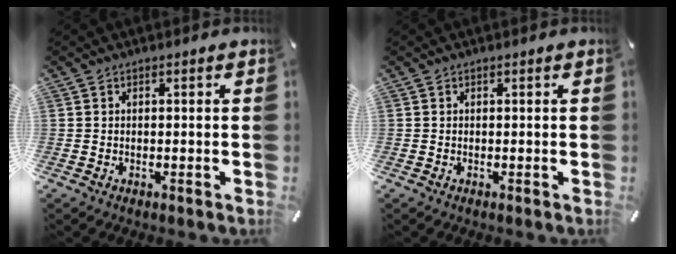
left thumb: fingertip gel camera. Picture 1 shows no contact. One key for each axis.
{"total": 0.0}